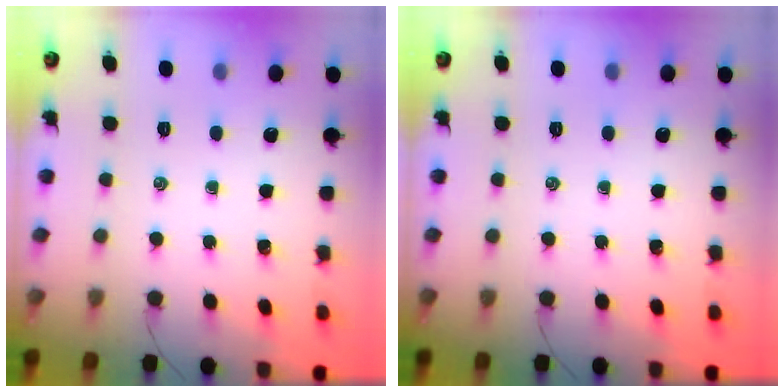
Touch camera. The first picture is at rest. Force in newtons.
{"total": 0.0}